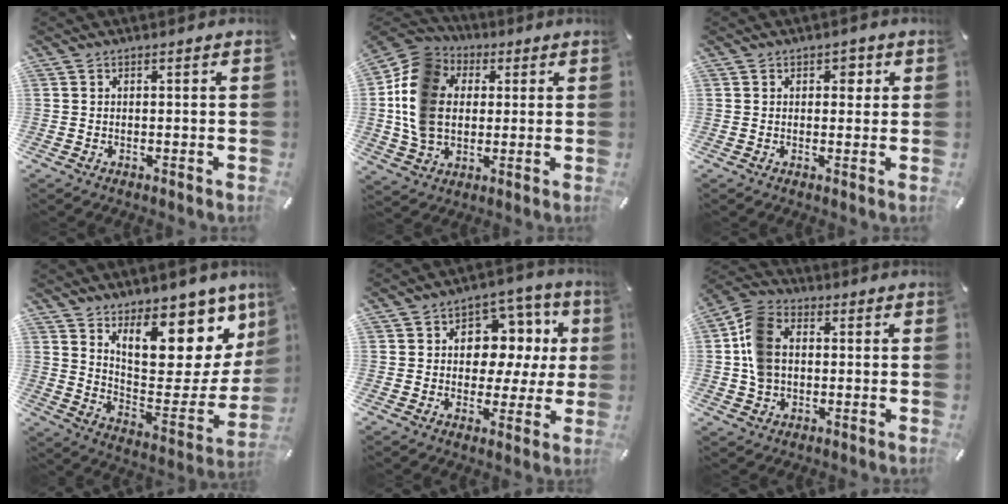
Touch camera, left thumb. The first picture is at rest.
{"total": 15.1, "force": [1.1, 12.6, 8.2], "torque": [-0.204, 0.013, 0.020]}
{"total": 2.3, "force": [0.8, 1.8, 1.3], "torque": [0.002, -0.006, 0.003]}
{"total": 17.3, "force": [13.0, 7.9, 8.3], "torque": [-0.095, -0.123, 0.221]}
{"total": 11.4, "force": [2.9, 8.7, 6.7], "torque": [-0.084, -0.024, 0.052]}
{"total": 9.8, "force": [0.5, 7.9, 5.8], "torque": [-0.135, 0.020, 0.016]}